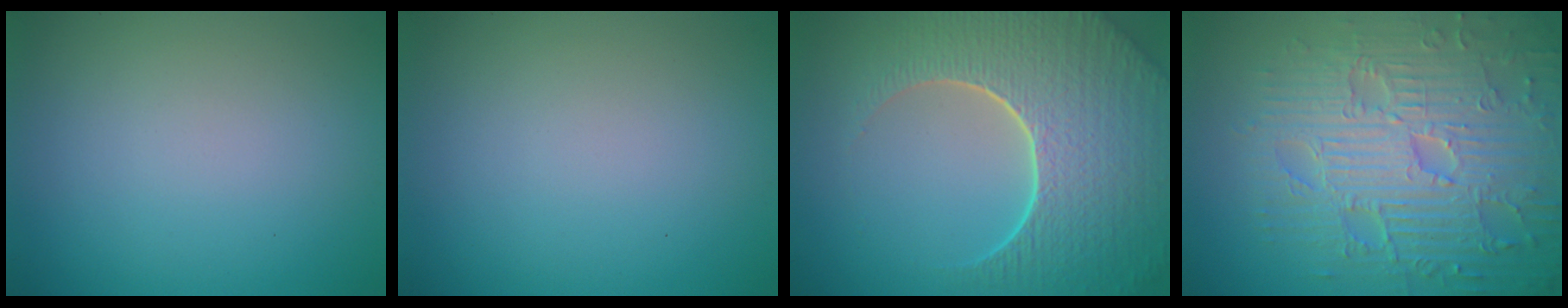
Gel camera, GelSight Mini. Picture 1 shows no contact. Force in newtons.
{"total": 0.0}
{"total": 9.4, "press": 6.7, "slide": 6.6}
{"total": 9.6, "press": 7.0, "slide": 6.6}